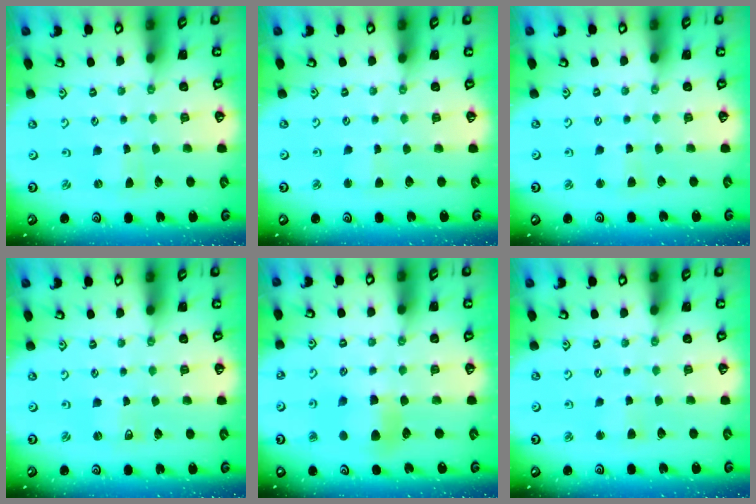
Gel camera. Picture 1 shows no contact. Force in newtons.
{"total": 2.1, "press": 2.1, "slide": 0.2}
{"total": 2.6, "press": 2.6, "slide": 0.4}
{"total": 2.3, "press": 2.2, "slide": 0.4}
{"total": 6.7, "press": 6.7, "slide": 0.6}
{"total": 2.9, "press": 2.9, "slide": 0.4}